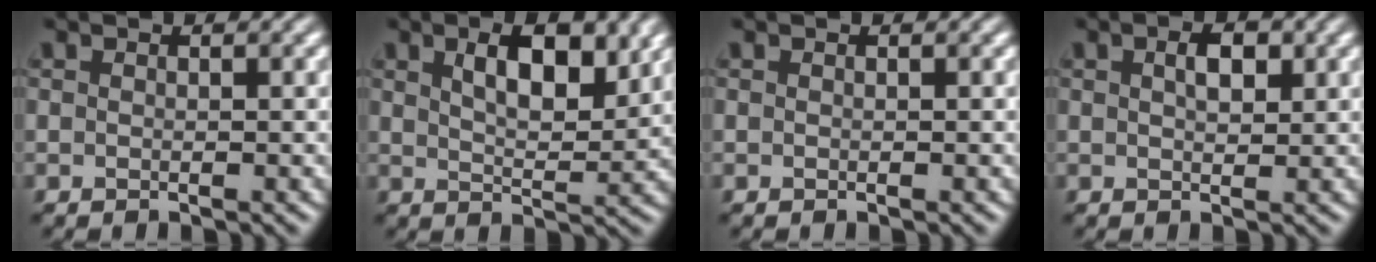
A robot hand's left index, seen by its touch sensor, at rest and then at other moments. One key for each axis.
{"total": 5.6, "fx": 2.6, "fy": 2.2, "fz": 4.4, "tx": -0.071, "ty": 0.000, "tz": 0.043}
{"total": 0.0}
{"total": 2.3, "fx": 0.8, "fy": 1.2, "fz": 1.8, "tx": -0.030, "ty": 0.003, "tz": 0.013}